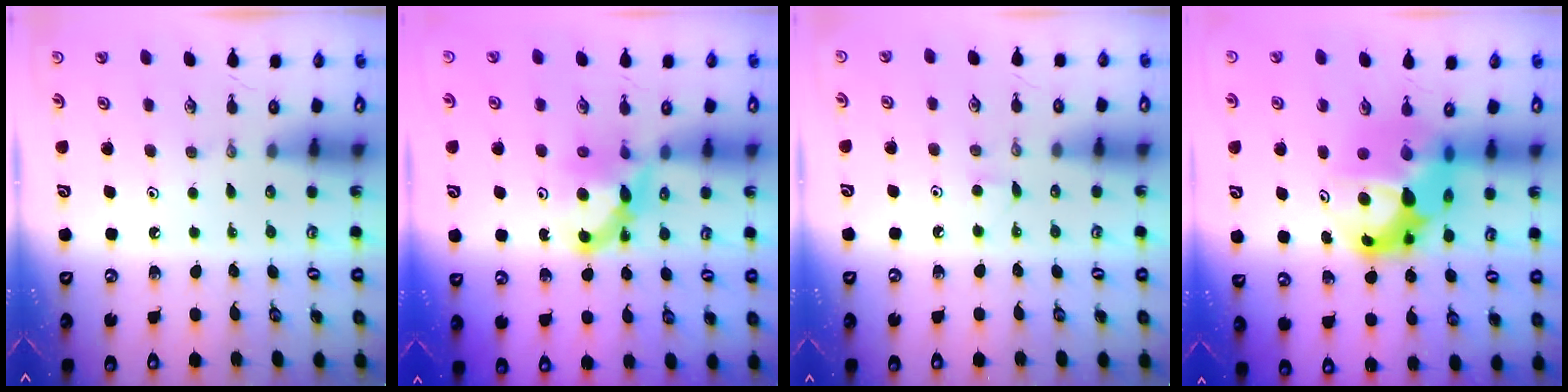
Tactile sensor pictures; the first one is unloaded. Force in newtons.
{"total": 7.1, "press": 7.0, "slide": 0.7}
{"total": 3.5, "press": 3.5, "slide": 0.3}
{"total": 12.8, "press": 12.8, "slide": 0.8}